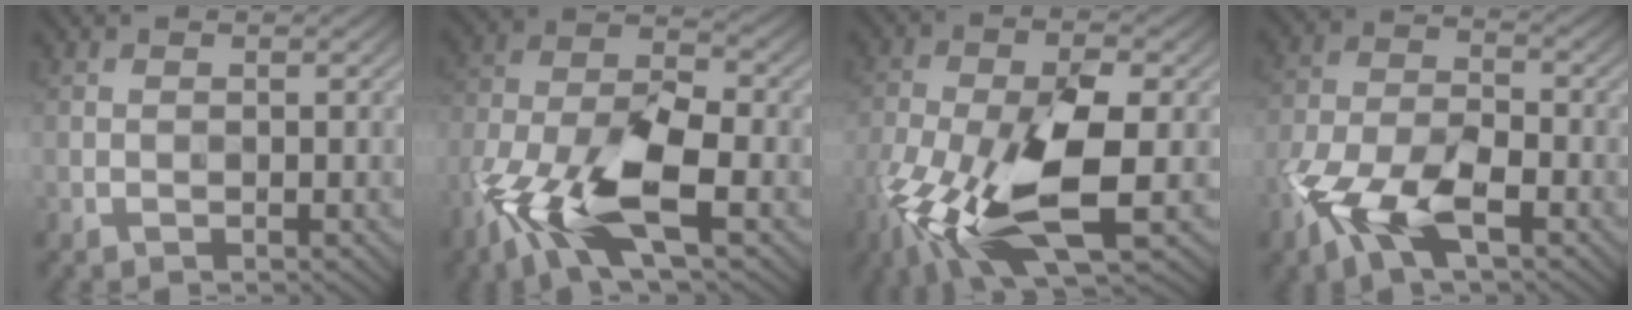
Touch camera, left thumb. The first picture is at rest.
{"total": 12.7, "force": [-6.4, 5.1, 9.8], "torque": [-0.209, -0.011, -0.136]}
{"total": 14.1, "force": [-5.9, 5.0, 11.9], "torque": [-0.255, -0.029, -0.108]}
{"total": 10.0, "force": [-5.2, 5.0, 6.9], "torque": [-0.154, -0.005, -0.112]}